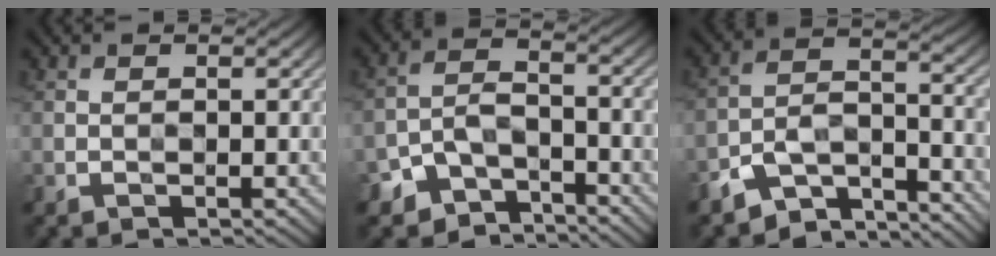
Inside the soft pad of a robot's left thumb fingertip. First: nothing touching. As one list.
[{"total": 6.6, "force": [-5.3, 3.3, 2.4], "torque": [-0.038, -0.003, -0.106]}, {"total": 8.7, "force": [-7.0, 3.5, 3.8], "torque": [-0.061, -0.003, -0.137]}]